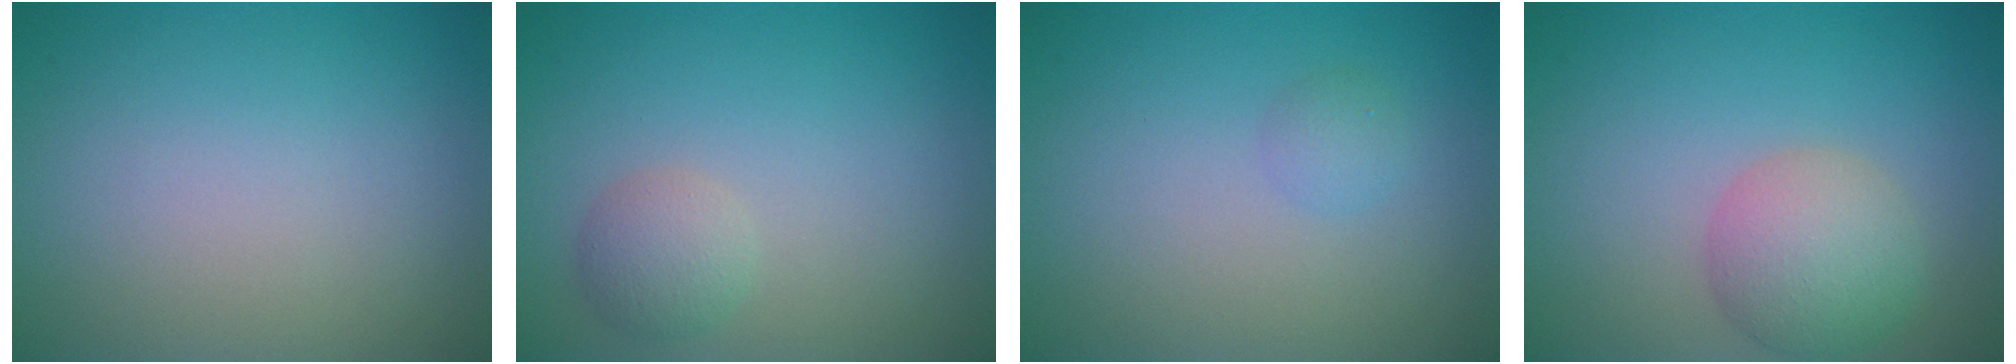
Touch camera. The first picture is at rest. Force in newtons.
{"total": 2.0, "press": 2.0, "slide": 0.1}
{"total": 1.0, "press": 1.0, "slide": 0.0}
{"total": 4.4, "press": 4.4, "slide": 0.3}